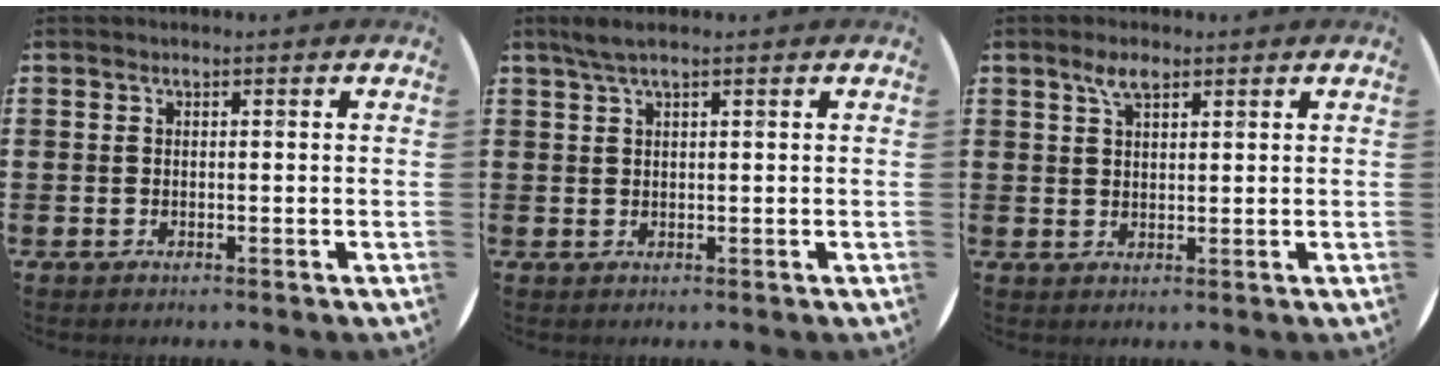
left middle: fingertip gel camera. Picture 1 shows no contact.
{"total": 2.2, "force": [1.5, 0.1, 1.6], "torque": [-0.033, 0.004, 0.026]}
{"total": 3.3, "force": [2.2, 1.2, 2.1], "torque": [-0.037, 0.004, 0.037]}